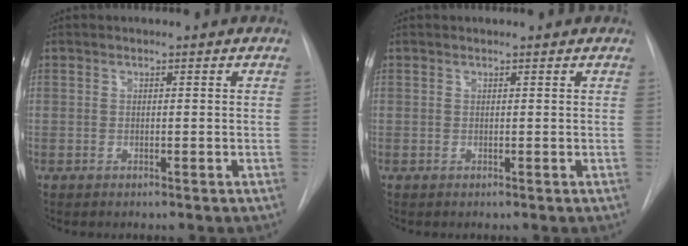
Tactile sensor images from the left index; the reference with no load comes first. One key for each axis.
{"total": 1.0, "fx": 1.0, "fy": 0.1, "fz": 0.1, "tx": -0.008, "ty": 0.010, "tz": 0.013}